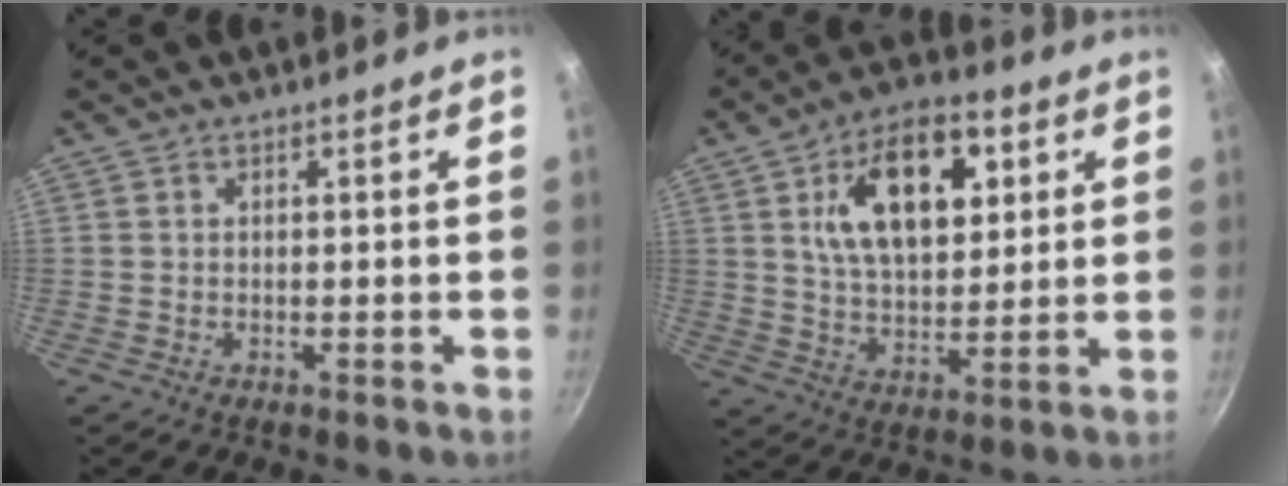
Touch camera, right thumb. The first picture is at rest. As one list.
[{"total": 17.2, "force": [5.8, 9.5, 13.1], "torque": [-0.180, -0.010, 0.099]}]